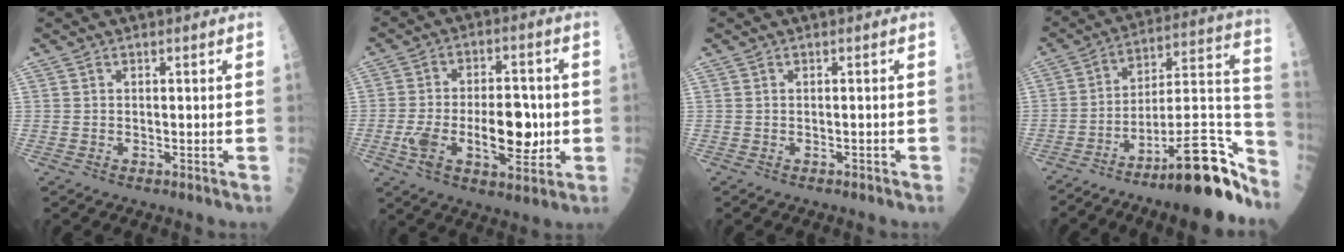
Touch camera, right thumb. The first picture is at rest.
{"total": 14.9, "force": [-2.2, 7.4, 12.7], "torque": [-0.194, 0.018, -0.027]}
{"total": 0.5, "force": [-0.4, 0.2, 0.2], "torque": [-0.003, 0.000, -0.008]}
{"total": 21.3, "force": [-14.0, 4.4, 15.4], "torque": [-0.197, 0.093, -0.221]}